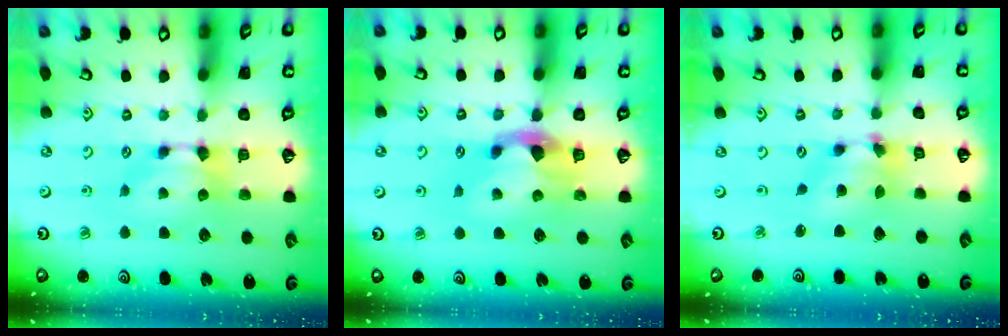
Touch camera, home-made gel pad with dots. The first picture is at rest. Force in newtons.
{"total": 2.8, "press": 2.5, "slide": 1.3}
{"total": 5.9, "press": 5.5, "slide": 1.9}